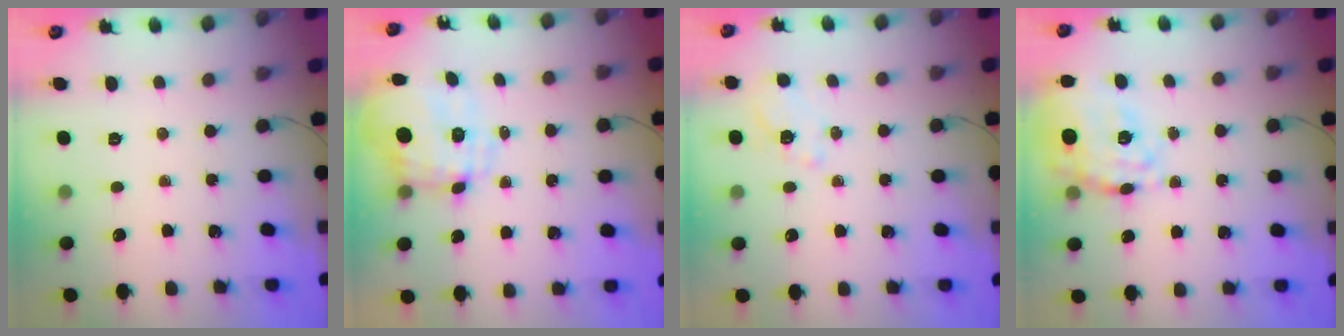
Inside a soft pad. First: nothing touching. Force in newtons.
{"total": 3.3, "press": 2.9, "slide": 1.7}
{"total": 2.4, "press": 1.9, "slide": 1.5}
{"total": 18.8, "press": 18.5, "slide": 3.8}